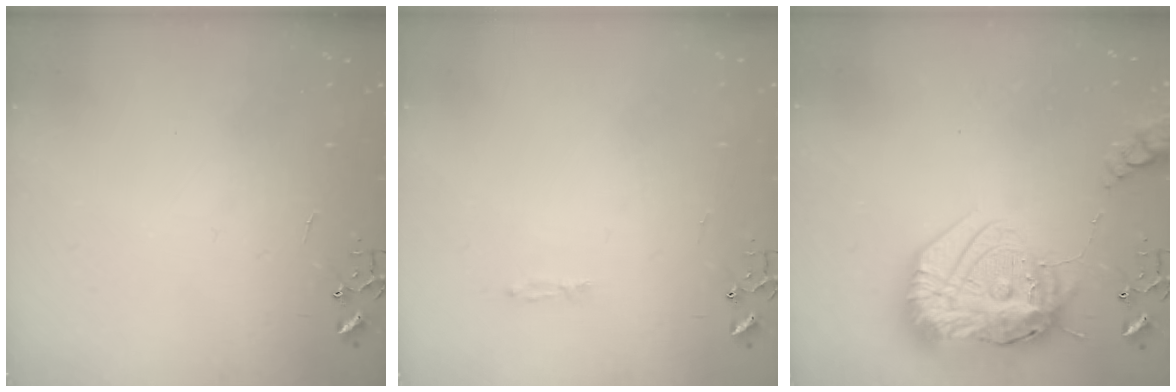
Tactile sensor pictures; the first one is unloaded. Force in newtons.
{"total": 3.1, "press": 3.1, "slide": 0.4}
{"total": 27.0, "press": 26.8, "slide": 2.8}